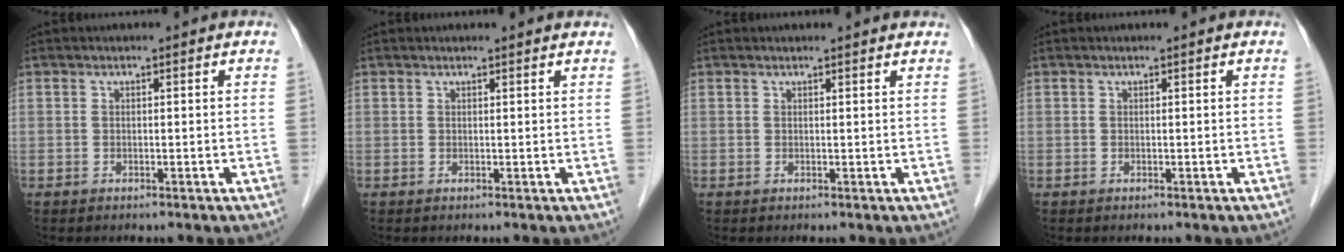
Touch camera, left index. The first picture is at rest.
{"total": 2.3, "force": [2.3, 0.1, 0.4], "torque": [-0.012, 0.006, 0.020]}
{"total": 2.8, "force": [2.7, 0.2, 0.5], "torque": [-0.011, 0.008, 0.023]}
{"total": 0.0}